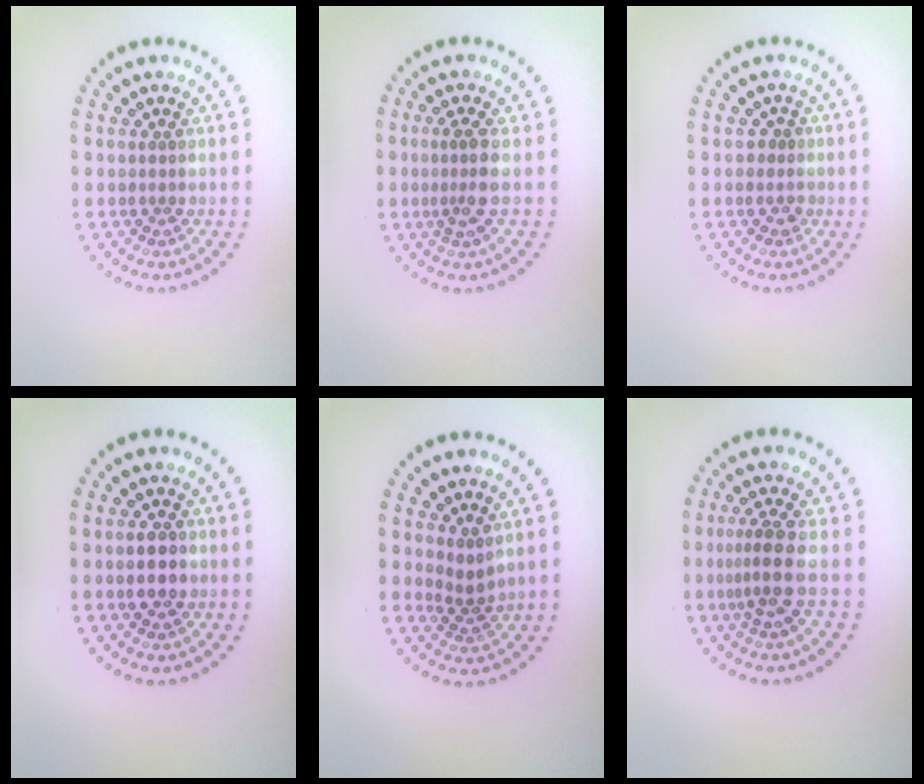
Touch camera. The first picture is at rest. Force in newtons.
{"total": 2.3, "press": 1.8, "slide": 1.5}
{"total": 1.3, "press": 1.0, "slide": 0.9}
{"total": 2.8, "press": 2.8, "slide": 0.1}
{"total": 1.9, "press": 1.2, "slide": 1.4}
{"total": 2.8, "press": 2.1, "slide": 1.9}